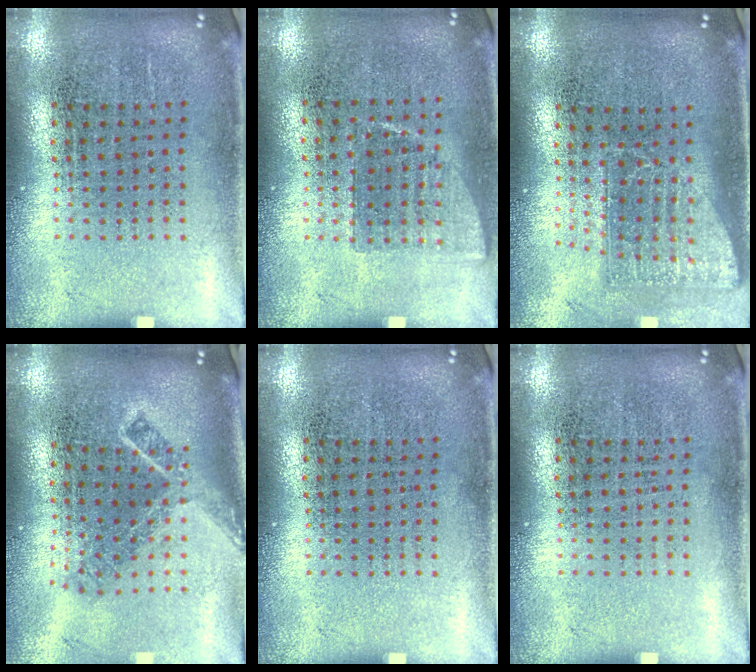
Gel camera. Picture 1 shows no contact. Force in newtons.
{"total": 0.7, "press": 0.6, "slide": 0.4}
{"total": 1.7, "press": 1.3, "slide": 1.1}
{"total": 1.9, "press": 1.3, "slide": 1.4}
{"total": 0.0}
{"total": 0.0}